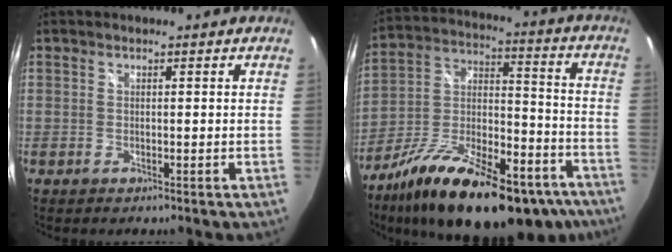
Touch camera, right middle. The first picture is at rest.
{"total": 30.6, "force": [-20.6, 11.8, 19.2], "torque": [-0.309, 0.000, -0.302]}